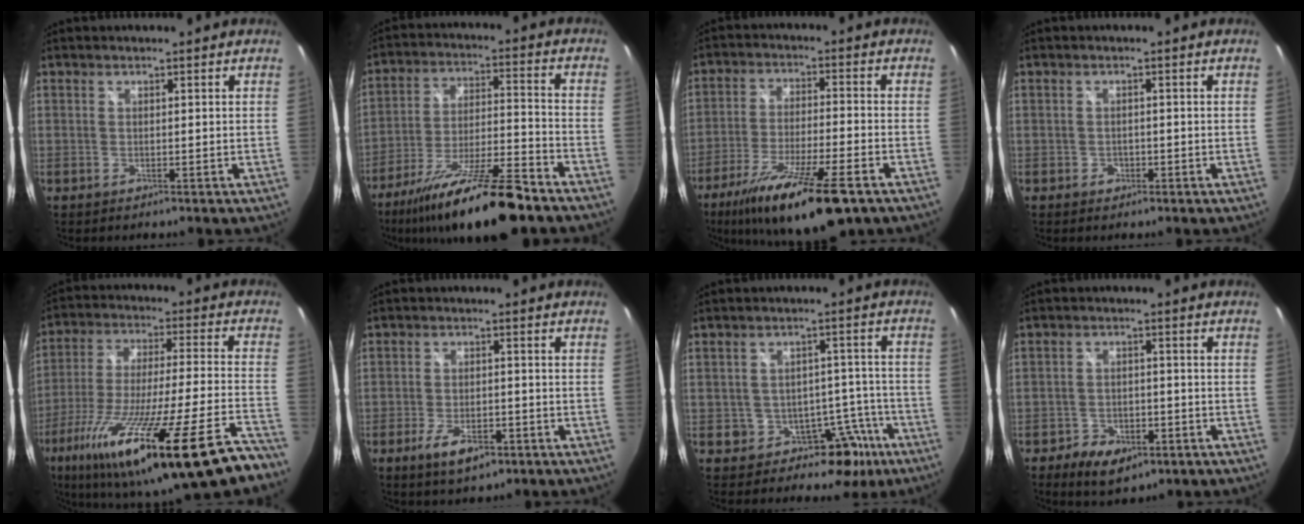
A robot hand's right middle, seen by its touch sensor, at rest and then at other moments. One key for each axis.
{"total": 19.6, "fx": -15.1, "fy": 2.4, "fz": 12.3, "tx": -0.232, "ty": -0.030, "tz": -0.251}
{"total": 17.1, "fx": -11.0, "fy": 3.2, "fz": 12.6, "tx": -0.238, "ty": -0.040, "tz": -0.187}
{"total": 1.7, "fx": -0.8, "fy": 1.4, "fz": 0.3, "tx": -0.006, "ty": 0.000, "tz": -0.010}
{"total": 34.5, "fx": -24.8, "fy": 3.0, "fz": 23.8, "tx": -0.393, "ty": -0.108, "tz": -0.383}
{"total": 7.1, "fx": -4.0, "fy": 3.1, "fz": 5.0, "tx": -0.108, "ty": -0.011, "tz": -0.064}
{"total": 9.9, "fx": -5.3, "fy": 7.2, "fz": 4.2, "tx": -0.047, "ty": 0.041, "tz": -0.047}
{"total": 8.8, "fx": -5.1, "fy": 5.3, "fz": 4.7, "tx": -0.112, "ty": -0.002, "tz": -0.070}